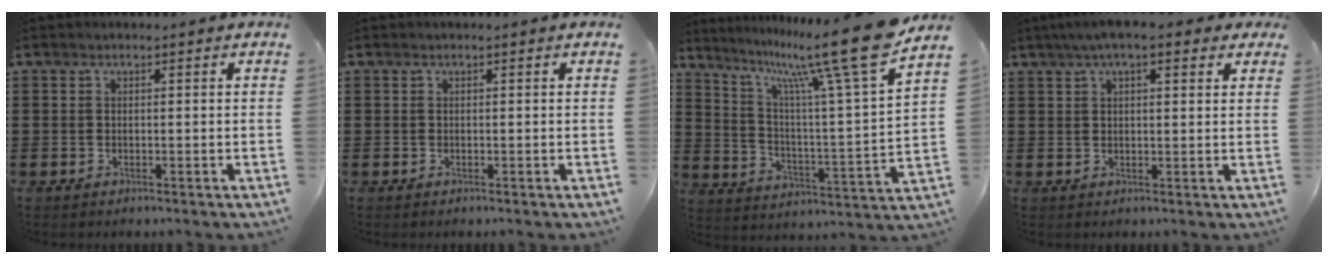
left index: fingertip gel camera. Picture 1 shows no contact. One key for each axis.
{"total": 0.0}
{"total": 15.4, "fx": 11.6, "fy": 0.2, "fz": 10.1, "tx": -0.195, "ty": -0.073, "tz": 0.182}
{"total": 4.9, "fx": 3.0, "fy": 1.2, "fz": 3.7, "tx": -0.077, "ty": 0.010, "tz": 0.051}